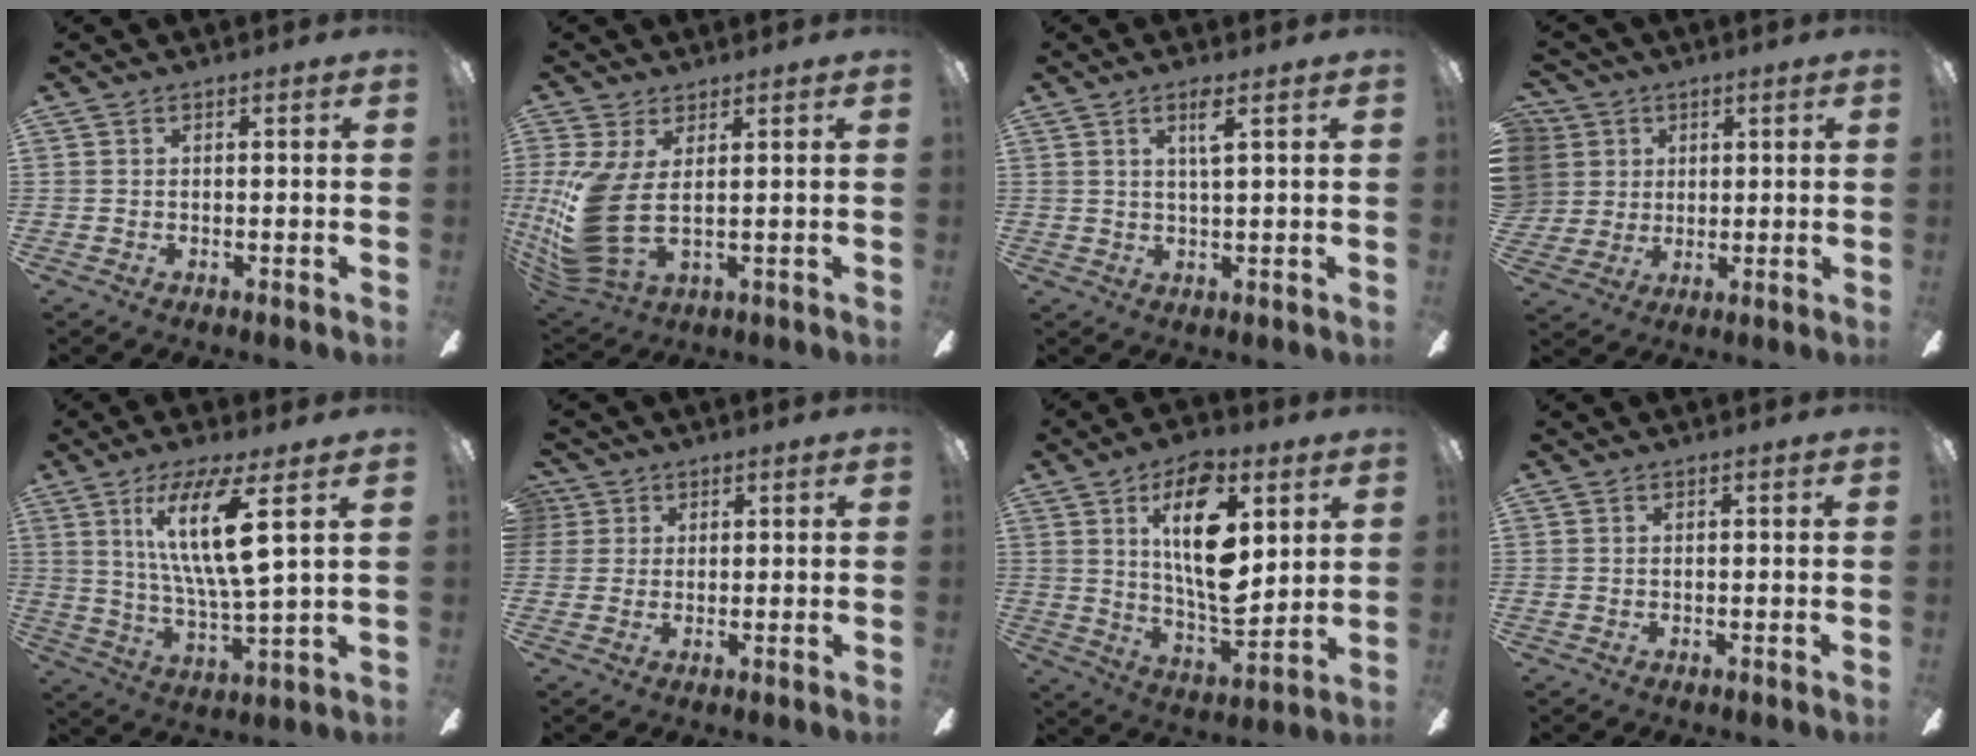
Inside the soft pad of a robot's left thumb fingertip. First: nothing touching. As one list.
[{"total": 13.9, "force": [1.0, 6.3, 12.4], "torque": [-0.273, -0.026, 0.025]}, {"total": 3.9, "force": [2.1, 0.5, 3.3], "torque": [-0.064, -0.002, 0.032]}, {"total": 7.9, "force": [2.3, 7.4, 1.0], "torque": [-0.044, -0.003, 0.049]}, {"total": 15.9, "force": [6.8, 3.0, 14.1], "torque": [-0.283, -0.014, 0.099]}, {"total": 3.4, "force": [1.5, 3.0, 0.3], "torque": [-0.008, 0.008, 0.027]}, {"total": 19.5, "force": [7.3, 8.9, 15.7], "torque": [-0.276, -0.032, 0.115]}, {"total": 0.0}]